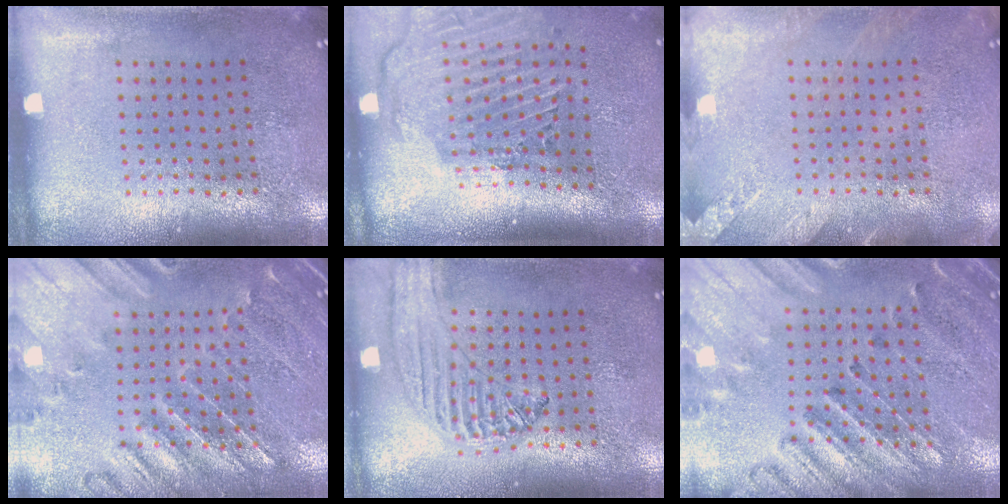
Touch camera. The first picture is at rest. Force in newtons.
{"total": 2.9, "press": 2.4, "slide": 1.7}
{"total": 1.9, "press": 1.9, "slide": 0.2}
{"total": 0.8, "press": 0.7, "slide": 0.3}
{"total": 1.3, "press": 1.3, "slide": 0.2}
{"total": 2.7, "press": 2.6, "slide": 0.9}